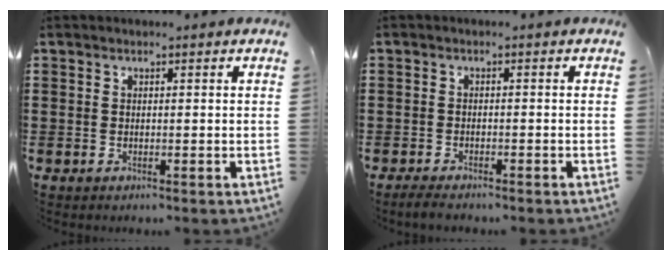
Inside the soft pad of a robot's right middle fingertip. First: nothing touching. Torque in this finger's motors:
{"motor_torque": [0.95, 0.02, -0.02, -0.02]}